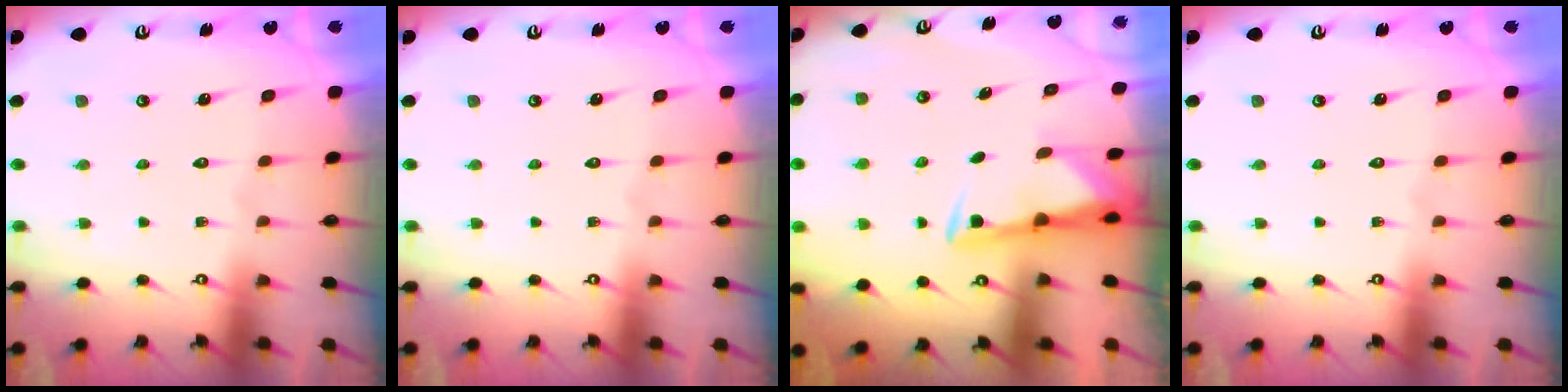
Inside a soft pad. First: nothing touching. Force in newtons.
{"total": 0.0}
{"total": 2.8, "press": 2.7, "slide": 0.5}
{"total": 0.0}